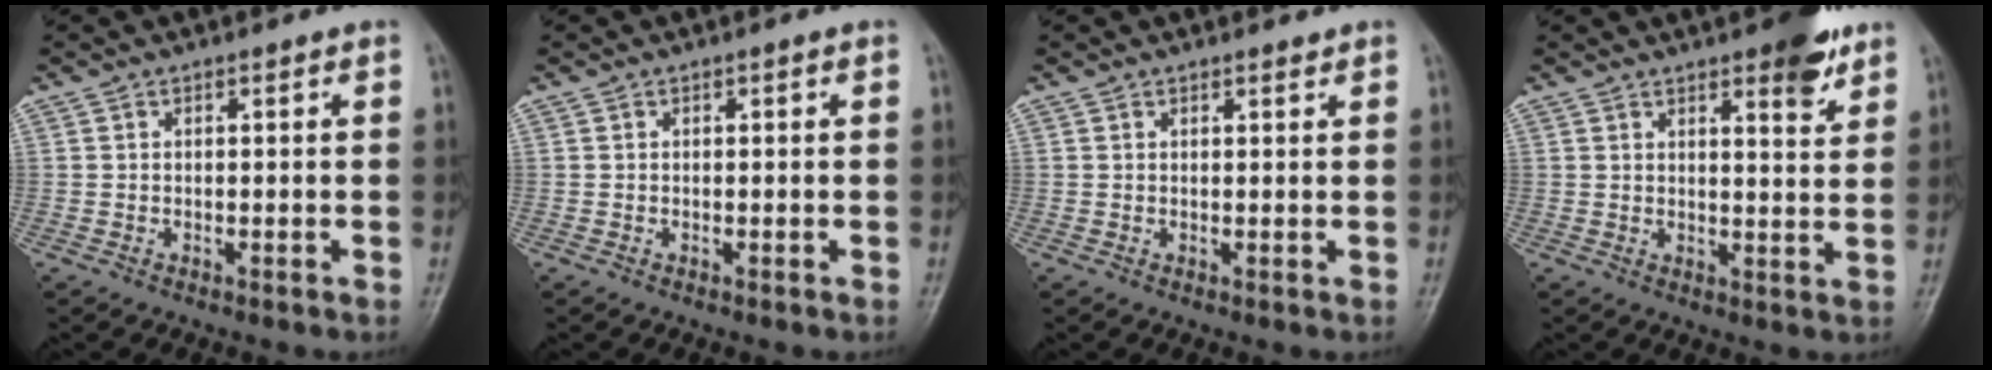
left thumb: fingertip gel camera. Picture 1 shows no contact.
{"total": 0.0}
{"total": 0.8, "force": [0.7, 0.2, 0.3], "torque": [-0.005, -0.006, 0.011]}
{"total": 7.0, "force": [4.4, 2.0, 5.0], "torque": [-0.053, -0.024, 0.056]}